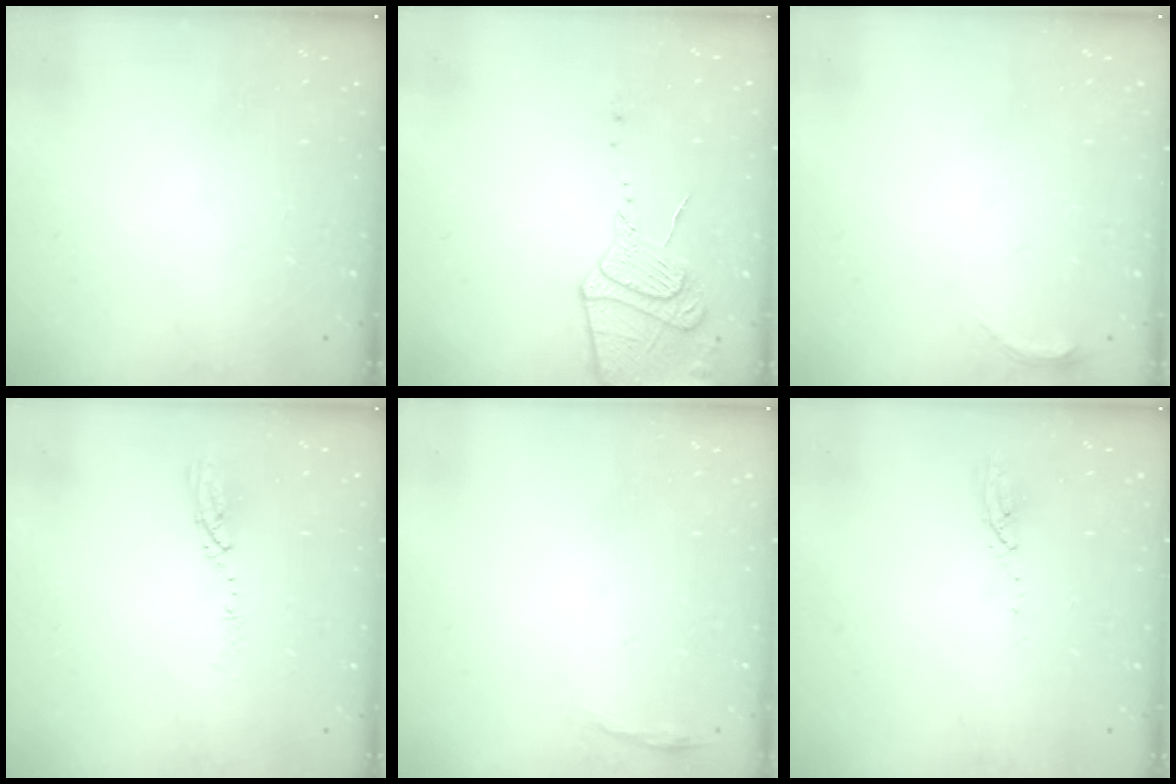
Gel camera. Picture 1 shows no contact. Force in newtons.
{"total": 13.9, "press": 13.8, "slide": 1.3}
{"total": 3.4, "press": 3.3, "slide": 0.7}
{"total": 3.7, "press": 3.7, "slide": 0.2}
{"total": 2.9, "press": 2.8, "slide": 0.7}
{"total": 2.9, "press": 2.8, "slide": 0.4}